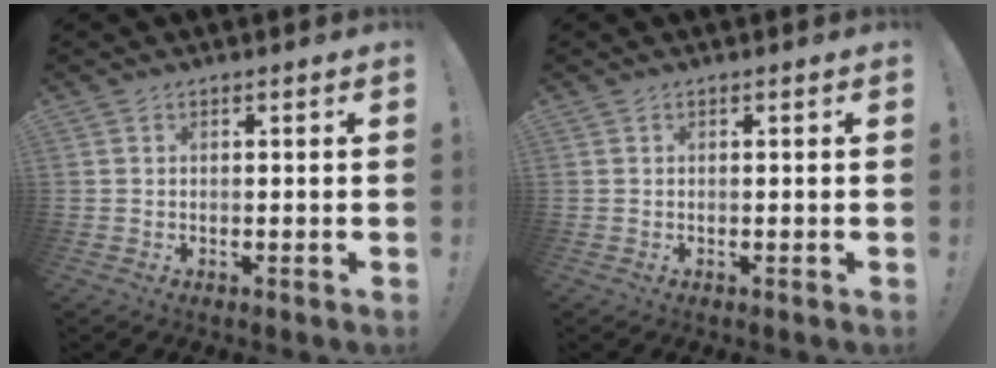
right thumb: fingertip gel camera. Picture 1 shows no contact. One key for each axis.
{"total": 0.0}